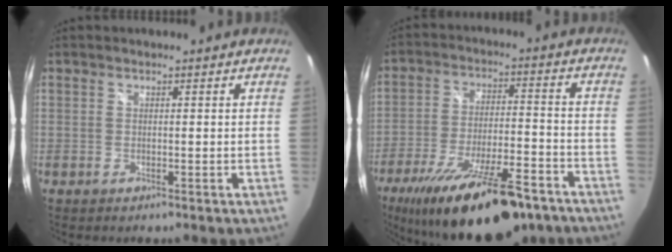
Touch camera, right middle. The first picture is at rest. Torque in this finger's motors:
{"motor_torque": [1.16, -0.98, 0.45, 0.21]}